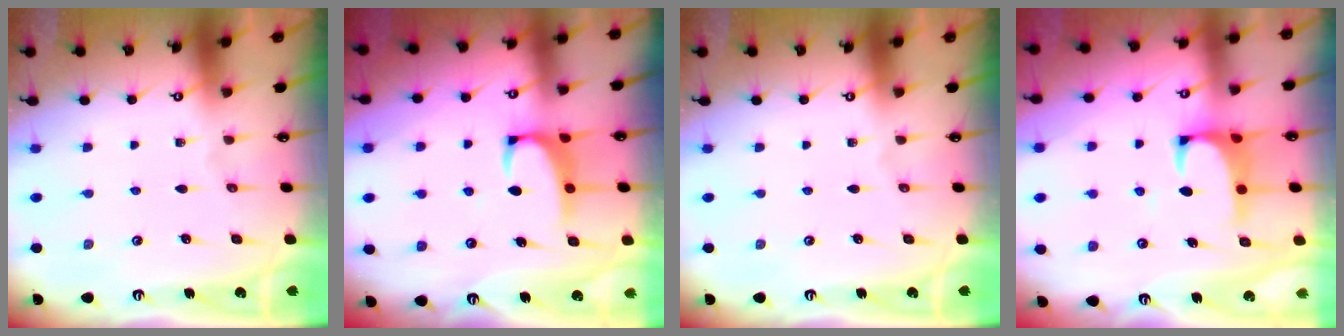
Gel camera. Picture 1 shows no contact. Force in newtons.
{"total": 2.4, "press": 2.3, "slide": 0.8}
{"total": 0.0}
{"total": 1.7, "press": 1.5, "slide": 0.7}